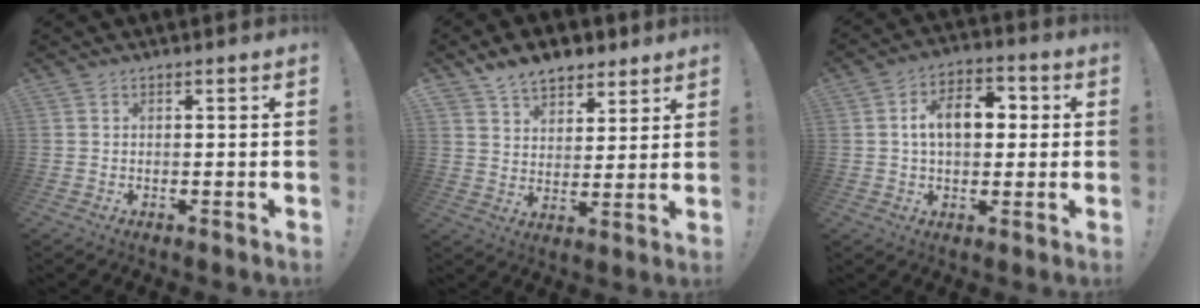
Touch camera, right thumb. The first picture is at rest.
{"total": 9.6, "force": [7.3, 5.6, 2.7], "torque": [-0.051, -0.041, 0.143]}
{"total": 11.5, "force": [1.5, 7.1, 8.9], "torque": [-0.131, 0.014, 0.027]}